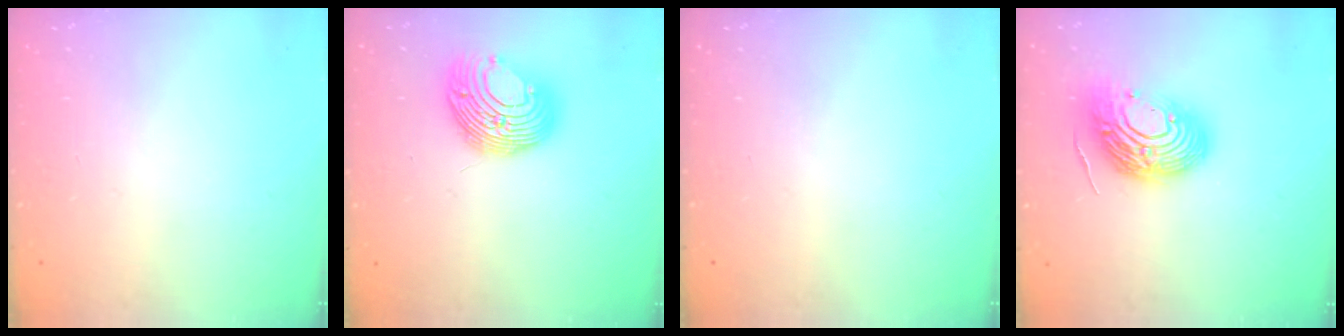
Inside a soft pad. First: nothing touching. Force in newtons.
{"total": 14.2, "press": 14.2, "slide": 0.0}
{"total": 0.0}
{"total": 15.3, "press": 15.1, "slide": 2.2}